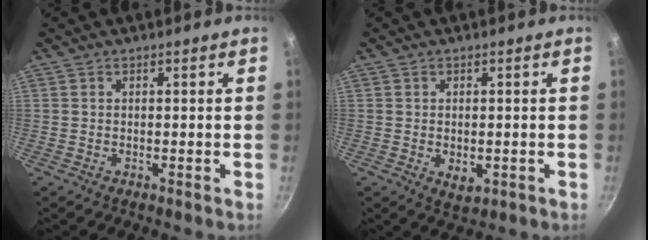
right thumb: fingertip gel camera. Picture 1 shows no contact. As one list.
[{"total": 3.3, "force": [-0.6, 2.2, 2.4], "torque": [-0.036, -0.007, -0.002]}]